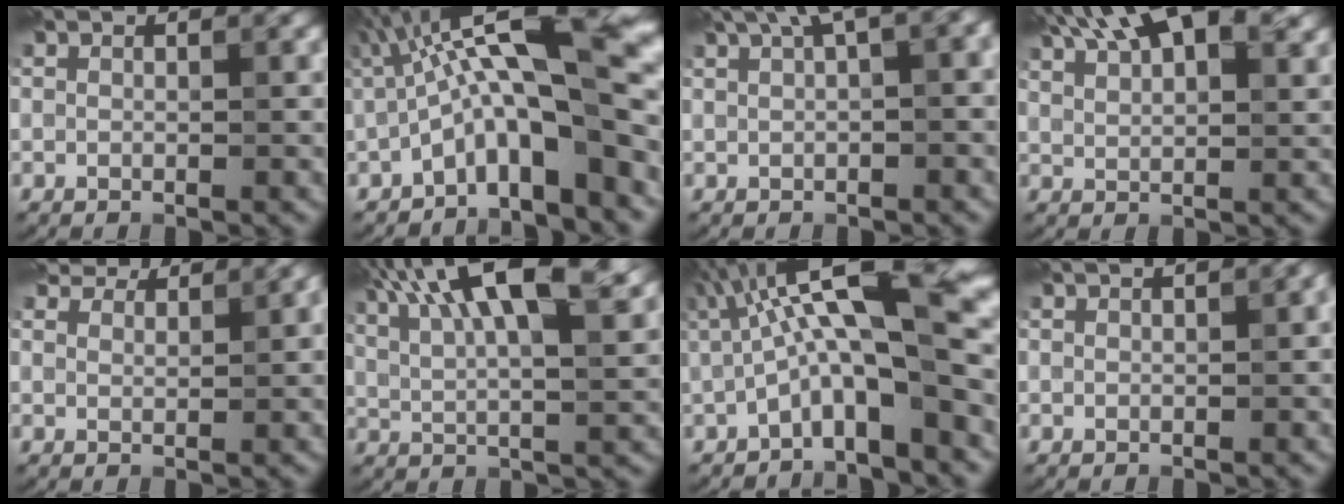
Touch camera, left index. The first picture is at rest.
{"total": 11.4, "force": [-0.7, 2.7, 11.0], "torque": [-0.167, 0.027, -0.021]}
{"total": 4.5, "force": [2.1, 0.9, 3.9], "torque": [-0.053, 0.019, 0.037]}
{"total": 12.5, "force": [7.7, 4.9, 8.5], "torque": [-0.133, 0.038, 0.097]}
{"total": 4.6, "force": [4.1, 1.6, 1.5], "torque": [-0.037, 0.001, 0.067]}
{"total": 13.0, "force": [6.5, 4.1, 10.4], "torque": [-0.157, 0.025, 0.091]}
{"total": 10.1, "force": [0.5, 2.5, 9.8], "torque": [-0.153, 0.023, -0.002]}
{"total": 1.3, "force": [0.7, 0.2, 1.0], "torque": [-0.011, 0.005, 0.008]}